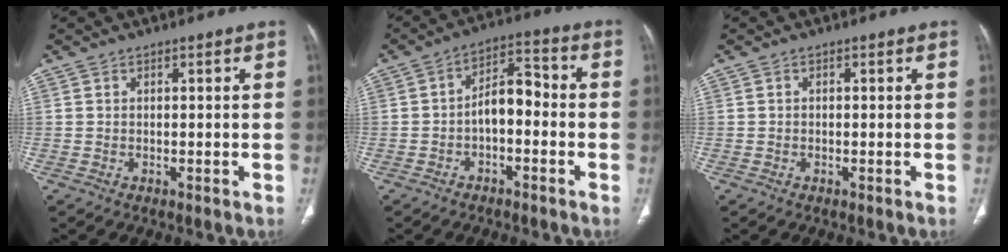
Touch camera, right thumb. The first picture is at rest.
{"total": 7.3, "force": [-1.7, 4.2, 5.8], "torque": [-0.081, 0.042, -0.038]}
{"total": 0.0}